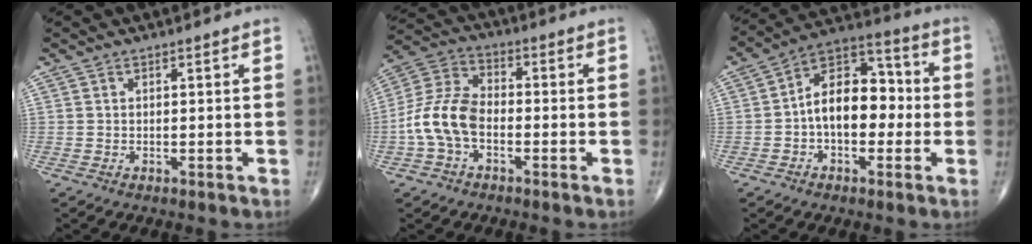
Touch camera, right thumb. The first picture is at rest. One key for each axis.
{"total": 10.7, "fx": -2.8, "fy": 6.7, "fz": 7.8, "tx": -0.159, "ty": 0.035, "tz": -0.064}
{"total": 13.3, "fx": -1.1, "fy": 8.4, "fz": 10.3, "tx": -0.132, "ty": 0.044, "tz": -0.031}